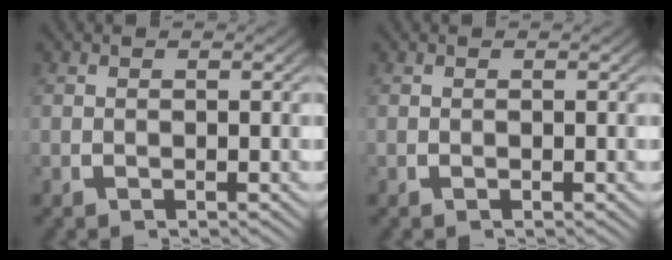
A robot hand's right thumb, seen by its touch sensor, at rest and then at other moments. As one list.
[{"total": 0.0}]